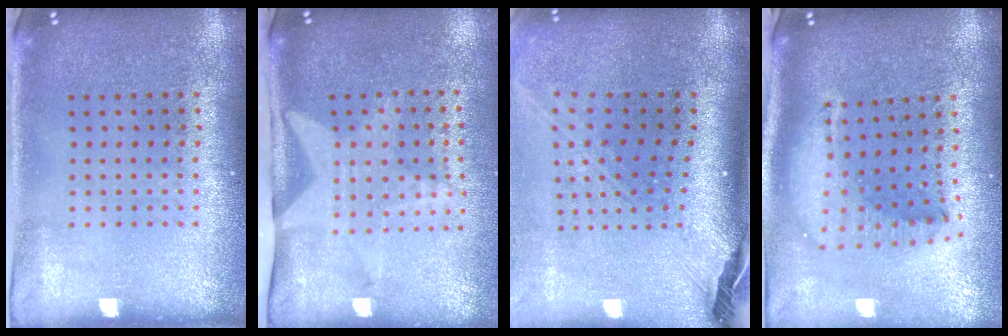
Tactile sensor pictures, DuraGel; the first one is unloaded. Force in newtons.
{"total": 1.9, "press": 1.6, "slide": 1.0}
{"total": 2.8, "press": 2.1, "slide": 1.9}
{"total": 2.0, "press": 1.6, "slide": 1.2}